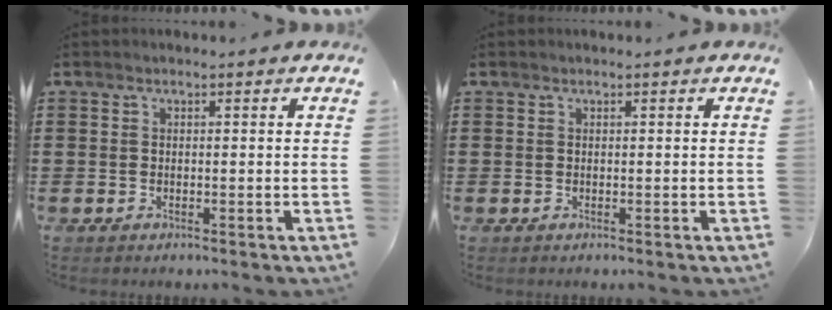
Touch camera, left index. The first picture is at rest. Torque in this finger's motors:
{"motor_torque": [0.73, 0.73, -0.20, 0.00]}